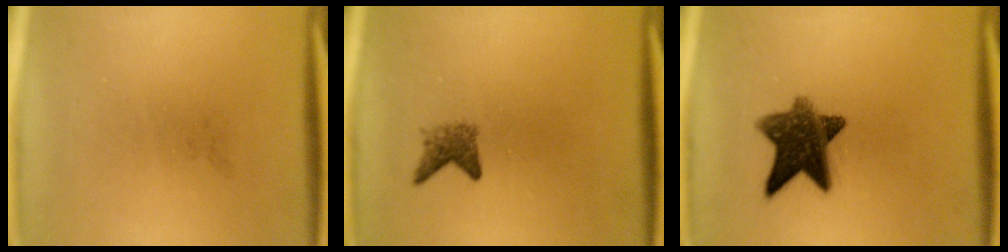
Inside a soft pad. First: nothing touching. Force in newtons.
{"total": 2.2}
{"total": 9.9}